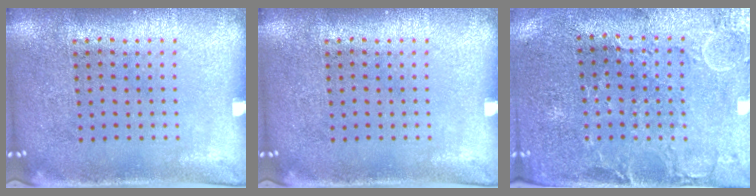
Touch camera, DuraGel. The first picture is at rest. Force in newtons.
{"total": 0.0}
{"total": 0.6, "press": 0.3, "slide": 0.5}